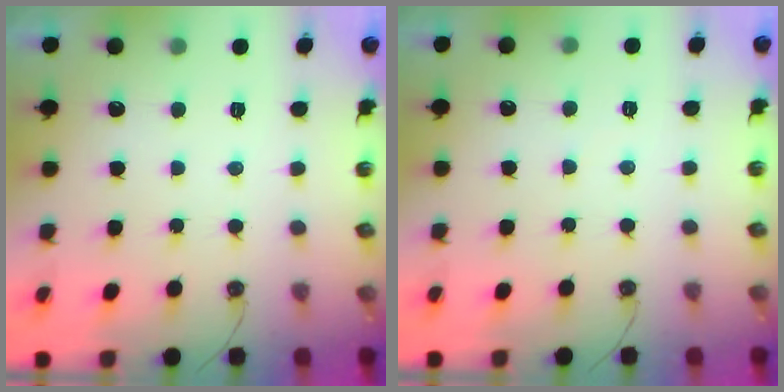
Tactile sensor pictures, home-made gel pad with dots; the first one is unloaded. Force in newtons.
{"total": 2.8, "press": 2.7, "slide": 0.5}